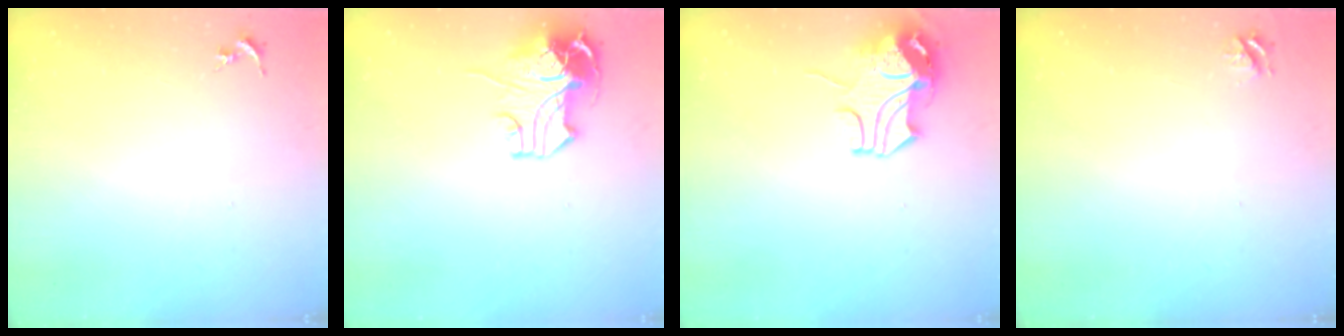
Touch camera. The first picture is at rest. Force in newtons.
{"total": 12.2, "press": 12.0, "slide": 2.1}
{"total": 10.5, "press": 10.4, "slide": 1.1}
{"total": 4.2, "press": 4.1, "slide": 0.5}